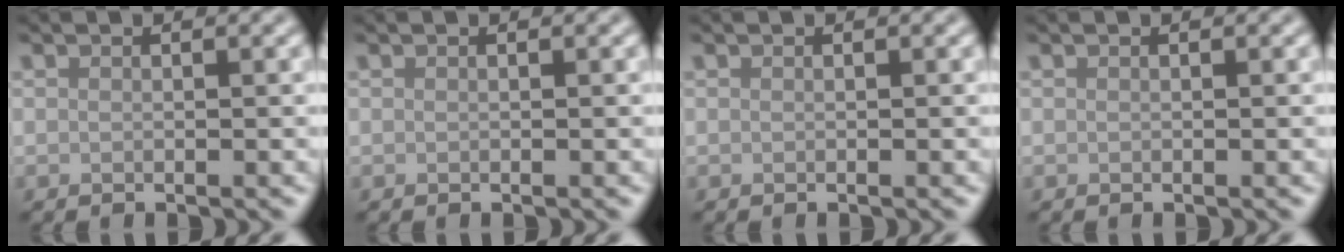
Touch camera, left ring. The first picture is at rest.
{"total": 0.0}
{"total": 0.0}
{"total": 0.0}